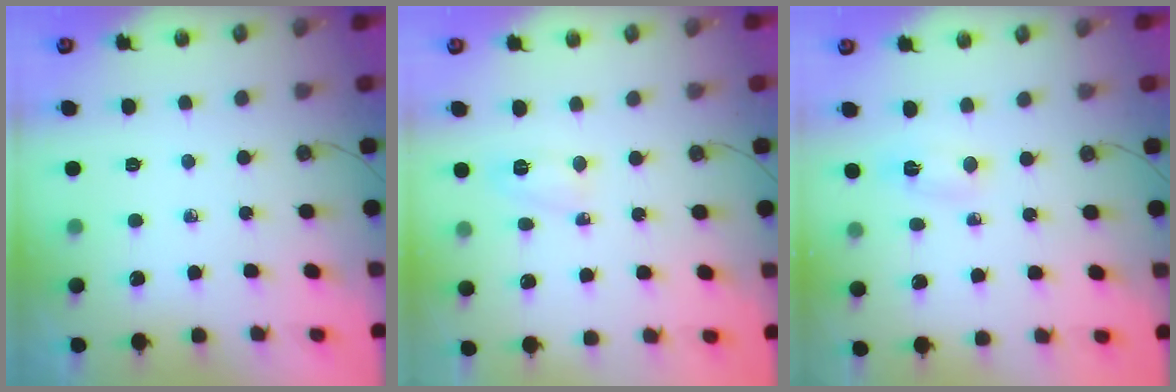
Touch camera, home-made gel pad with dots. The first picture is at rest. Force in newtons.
{"total": 3.9, "press": 3.9, "slide": 0.4}
{"total": 2.6, "press": 1.3, "slide": 2.2}